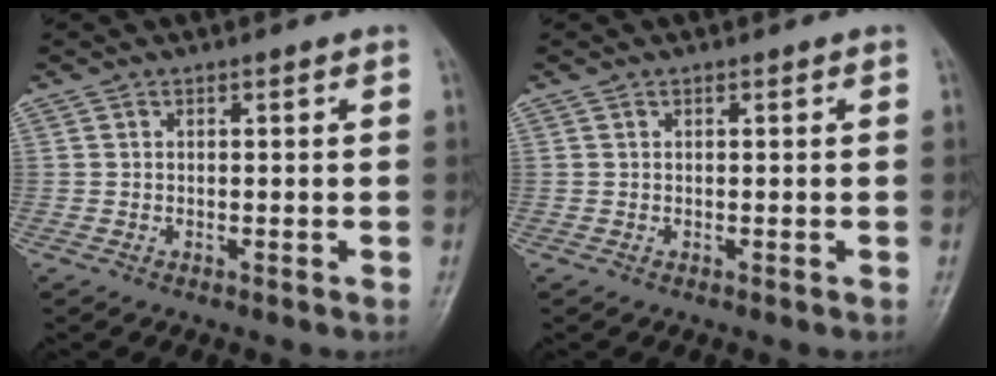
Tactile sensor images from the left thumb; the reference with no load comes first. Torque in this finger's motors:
{"motor_torque": [0.02, 0.02, 0.00, 0.00, 0.00]}